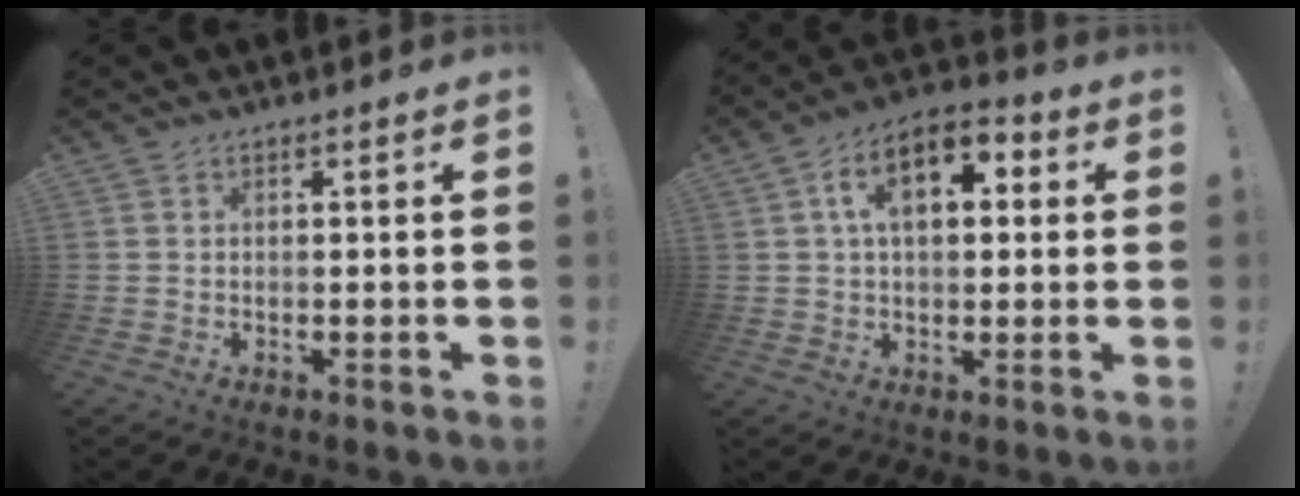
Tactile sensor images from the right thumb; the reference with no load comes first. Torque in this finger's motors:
{"motor_torque": [1.35, 1.61, 0.52, 0.48, 0.40]}